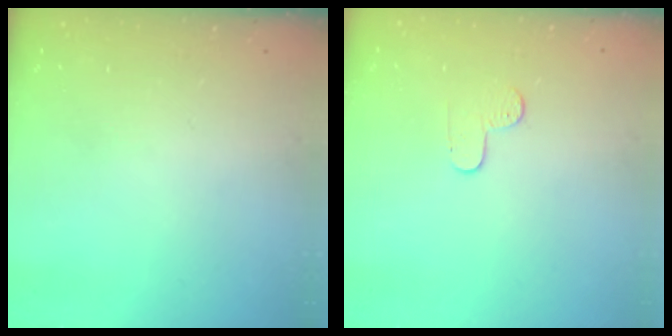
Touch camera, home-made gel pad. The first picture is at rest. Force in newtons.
{"total": 5.9, "press": 5.9, "slide": 0.5}